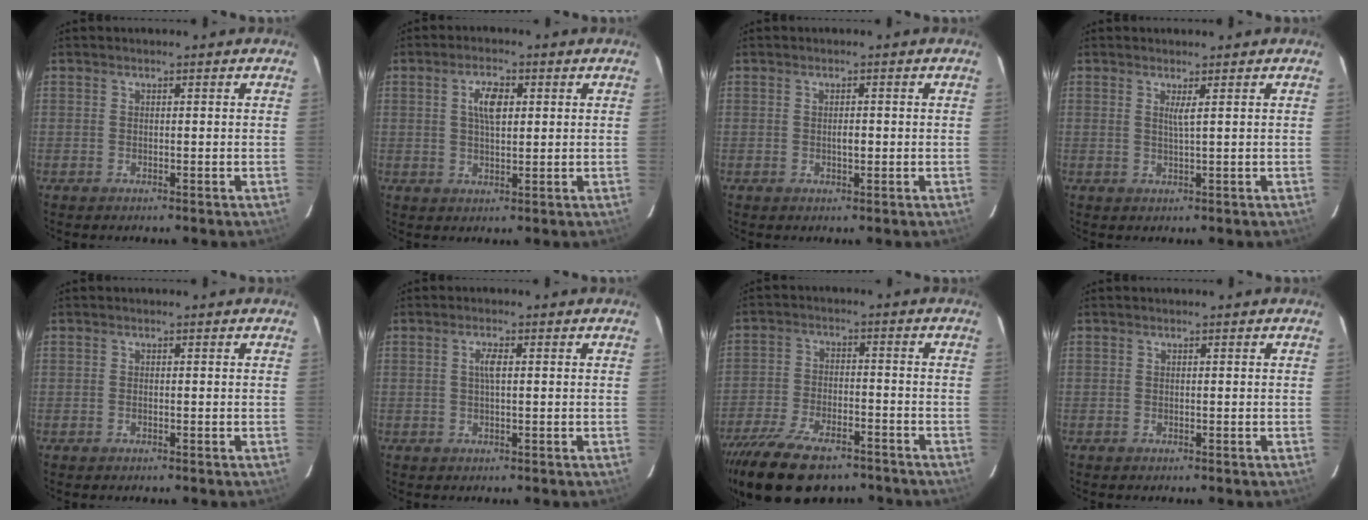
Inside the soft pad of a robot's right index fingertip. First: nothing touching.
{"total": 4.9, "force": [1.4, 2.2, 4.2], "torque": [-0.075, 0.008, 0.026]}
{"total": 1.5, "force": [-0.1, 0.7, 1.3], "torque": [-0.023, 0.002, -0.002]}
{"total": 1.6, "force": [0.7, -0.4, 1.3], "torque": [-0.022, -0.003, 0.014]}
{"total": 0.0}
{"total": 2.1, "force": [0.3, 0.4, 2.0], "torque": [-0.039, 0.003, 0.005]}
{"total": 17.2, "force": [-12.8, 7.1, 9.1], "torque": [-0.197, -0.027, -0.211]}
{"total": 0.0}